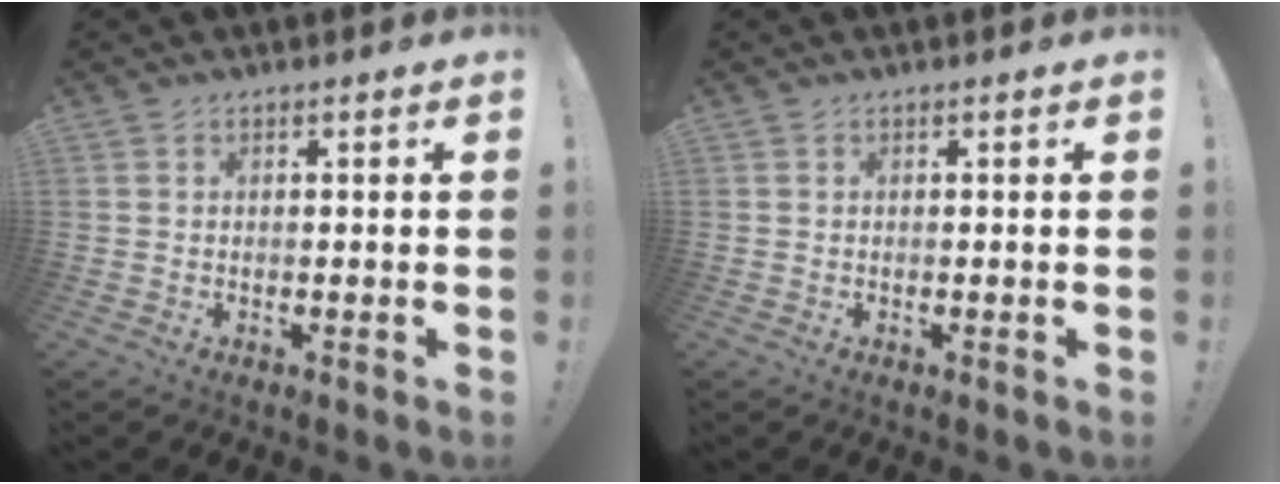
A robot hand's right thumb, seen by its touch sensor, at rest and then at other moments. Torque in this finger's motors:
{"motor_torque": [0.00, 0.00, 0.00, 0.00, 0.00]}